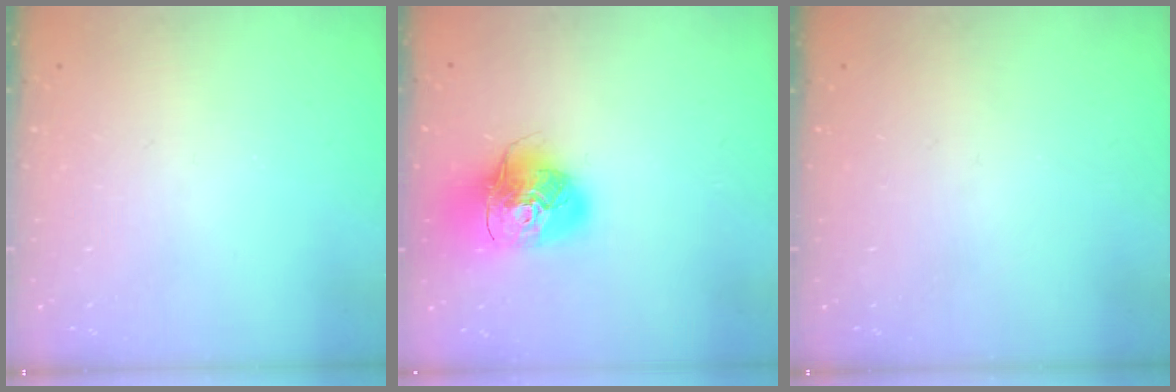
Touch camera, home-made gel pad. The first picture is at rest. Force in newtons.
{"total": 15.9, "press": 15.8, "slide": 2.3}
{"total": 0.0}